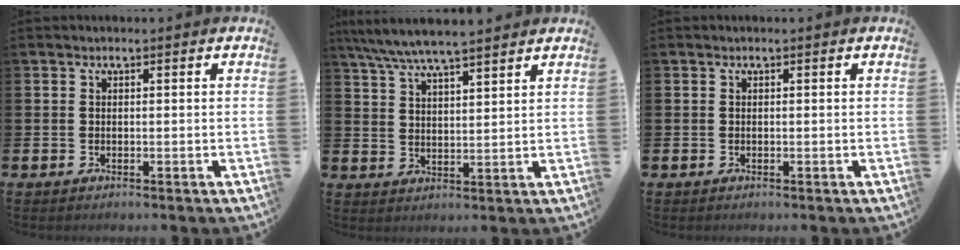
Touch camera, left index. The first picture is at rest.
{"total": 6.7, "force": [6.3, 0.4, 2.2], "torque": [-0.069, -0.021, 0.115]}
{"total": 0.0}